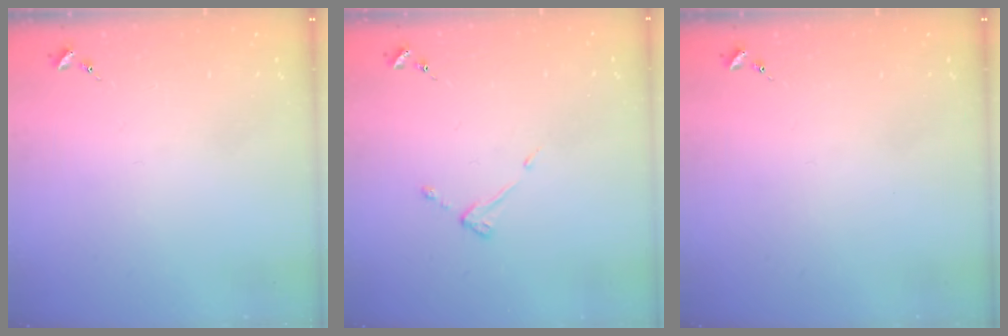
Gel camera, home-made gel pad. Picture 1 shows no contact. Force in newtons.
{"total": 3.9, "press": 3.9, "slide": 0.3}
{"total": 0.0}